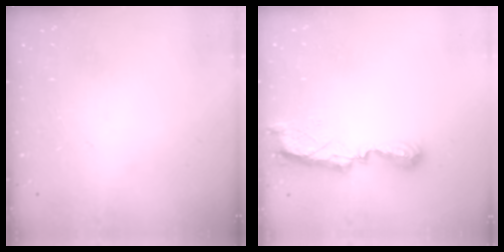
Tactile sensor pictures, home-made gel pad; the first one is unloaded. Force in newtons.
{"total": 8.8, "press": 8.7, "slide": 0.4}